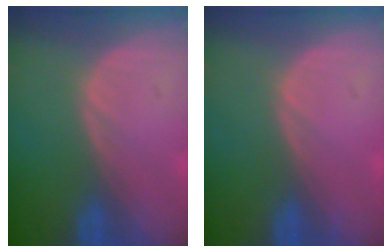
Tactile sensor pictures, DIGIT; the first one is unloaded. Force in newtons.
{"total": 0.6, "press": 0.1, "slide": 0.6}